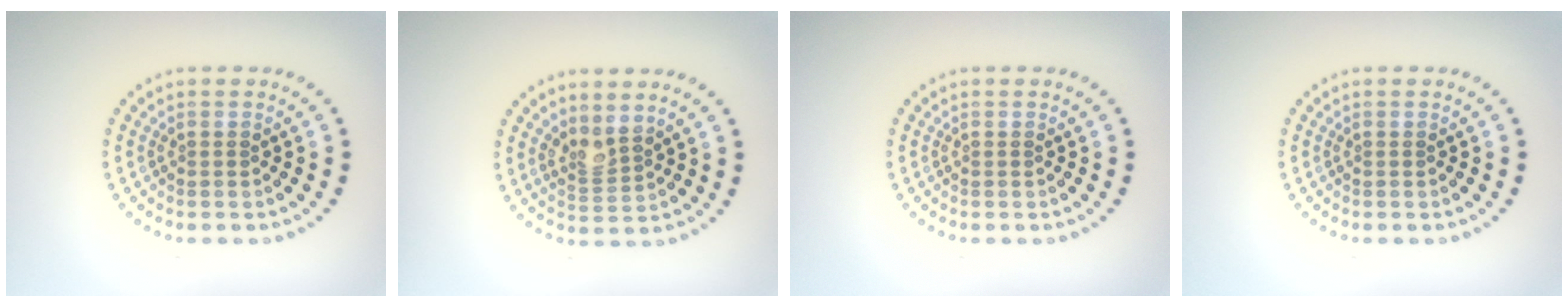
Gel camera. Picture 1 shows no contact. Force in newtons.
{"total": 2.2, "press": 1.6, "slide": 1.5}
{"total": 0.0}
{"total": 0.0}